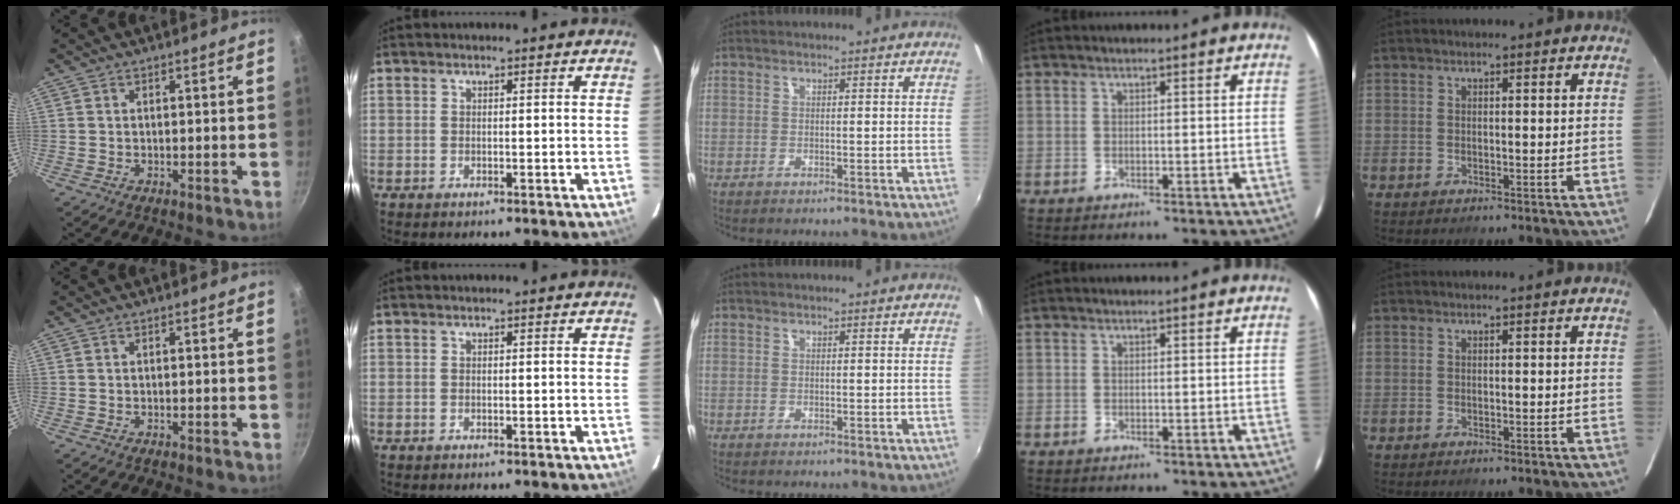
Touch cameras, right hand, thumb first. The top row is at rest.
{}